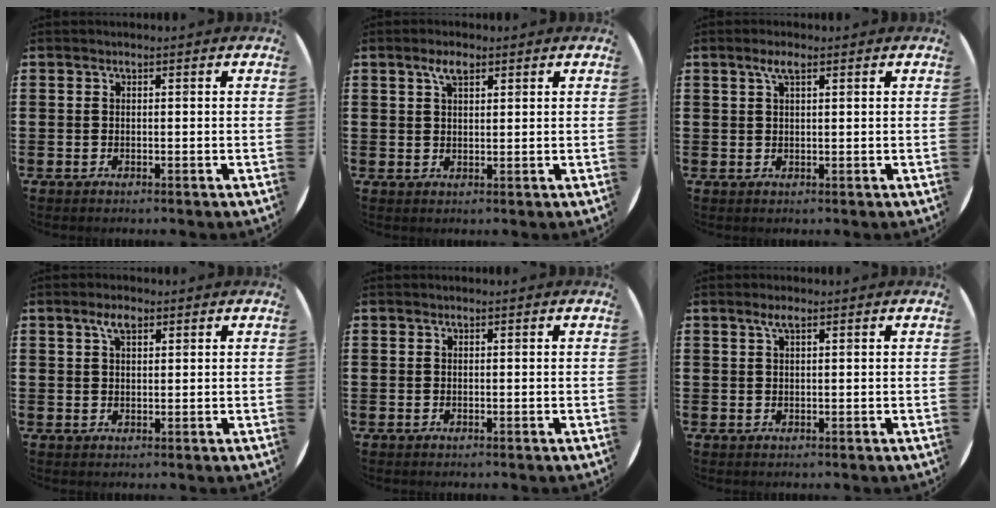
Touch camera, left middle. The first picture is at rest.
{"total": 3.0, "force": [2.0, 1.1, 1.9], "torque": [-0.033, 0.004, 0.033]}
{"total": 2.5, "force": [1.4, 0.6, 2.0], "torque": [-0.042, 0.006, 0.022]}
{"total": 2.9, "force": [1.9, 1.2, 1.8], "torque": [-0.031, 0.004, 0.031]}
{"total": 0.0}
{"total": 1.6, "force": [0.9, 0.2, 1.3], "torque": [-0.027, 0.005, 0.015]}